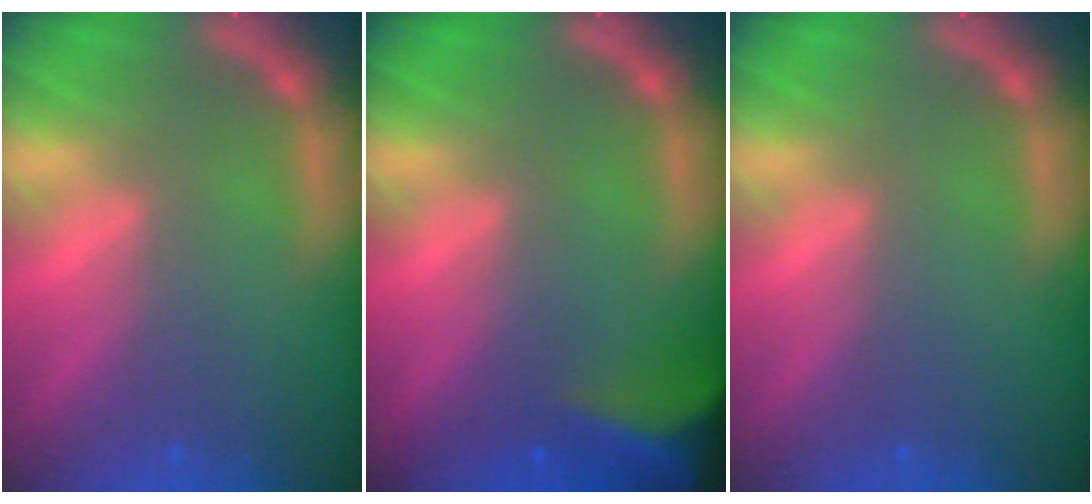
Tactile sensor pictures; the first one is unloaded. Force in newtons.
{"total": 8.5}
{"total": 0.0}